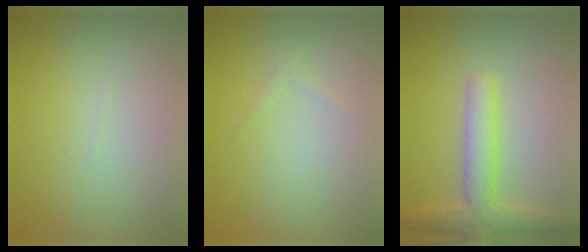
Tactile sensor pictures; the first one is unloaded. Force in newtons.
{"total": 0.6, "press": 0.6, "slide": 0.0}
{"total": 4.4, "press": 4.4, "slide": 0.2}